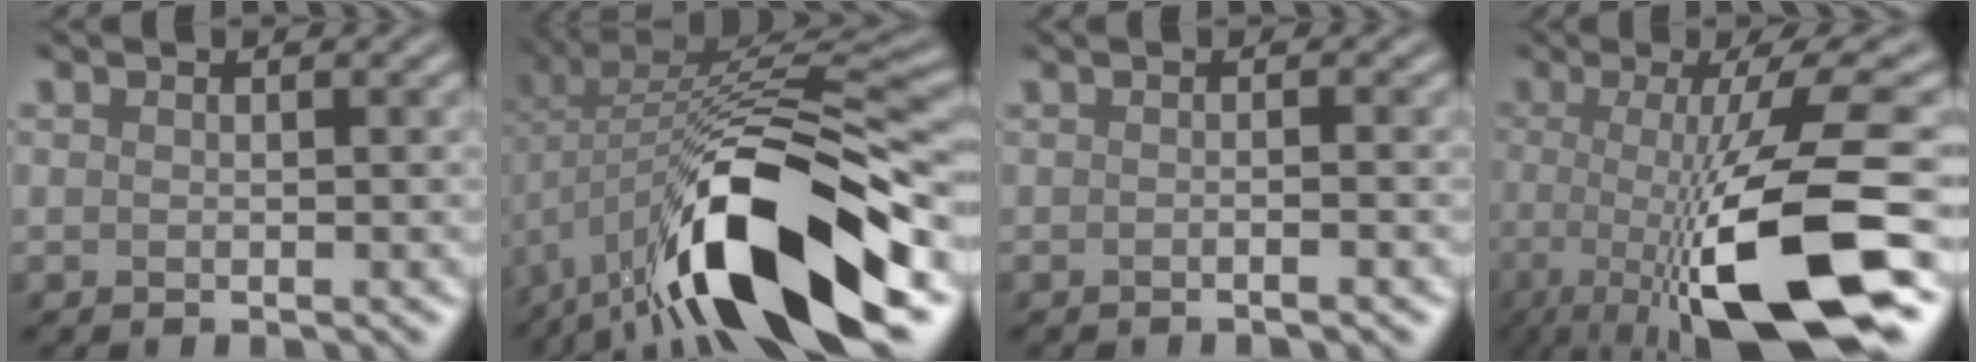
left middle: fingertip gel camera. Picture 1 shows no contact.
{"total": 15.1, "force": [-5.6, 6.0, 12.7], "torque": [-0.214, 0.002, -0.092]}
{"total": 2.8, "force": [0.1, 1.3, 2.5], "torque": [-0.007, -0.002, -0.026]}
{"total": 11.9, "force": [-3.4, 2.8, 11.1], "torque": [-0.164, -0.007, -0.067]}